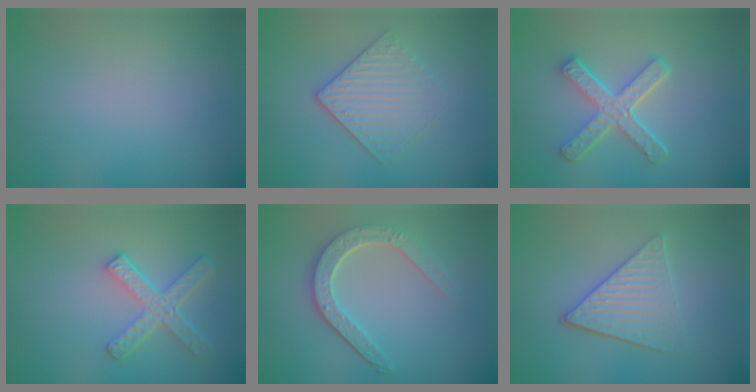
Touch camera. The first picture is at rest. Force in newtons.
{"total": 3.4, "press": 3.1, "slide": 1.6}
{"total": 4.8, "press": 3.7, "slide": 3.0}
{"total": 4.8, "press": 3.6, "slide": 3.1}
{"total": 4.5, "press": 3.6, "slide": 2.7}
{"total": 4.3, "press": 3.4, "slide": 2.6}